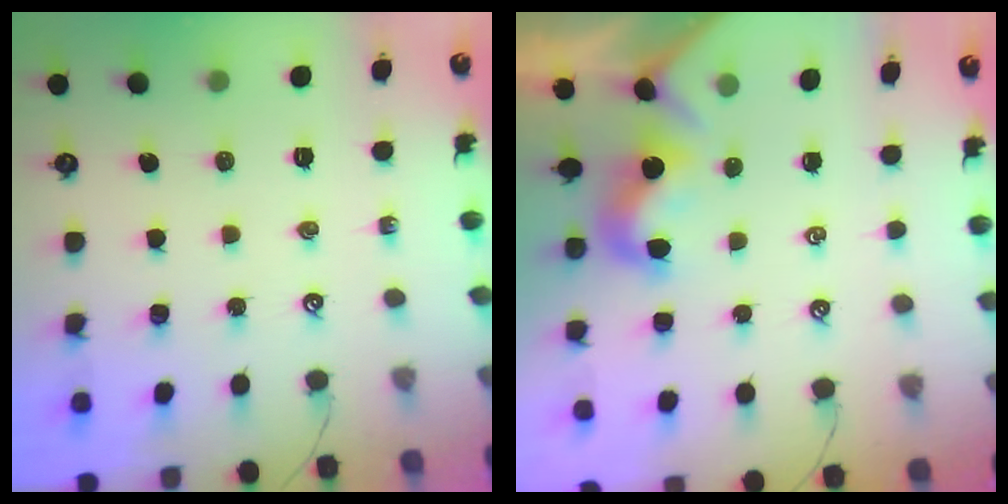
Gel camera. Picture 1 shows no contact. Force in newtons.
{"total": 0.0}